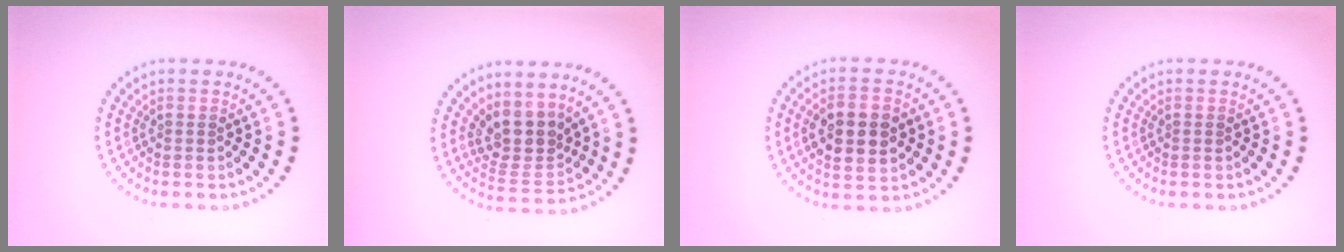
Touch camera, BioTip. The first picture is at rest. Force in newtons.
{"total": 3.8, "press": 3.0, "slide": 2.3}
{"total": 5.5, "press": 5.5, "slide": 0.3}
{"total": 0.0}